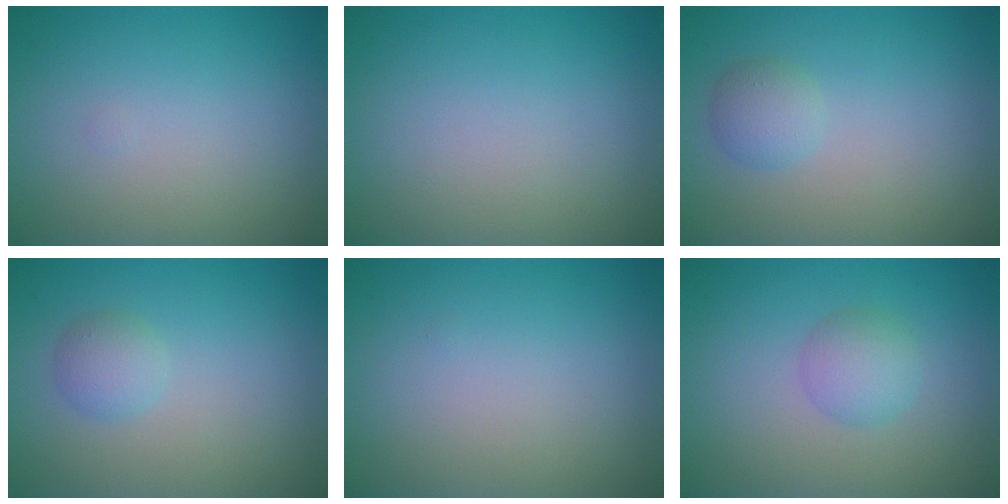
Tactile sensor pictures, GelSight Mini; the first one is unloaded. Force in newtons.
{"total": 0.0}
{"total": 1.7, "press": 1.7, "slide": 0.0}
{"total": 1.7, "press": 1.7, "slide": 0.1}
{"total": 0.0}
{"total": 2.3, "press": 2.3, "slide": 0.1}